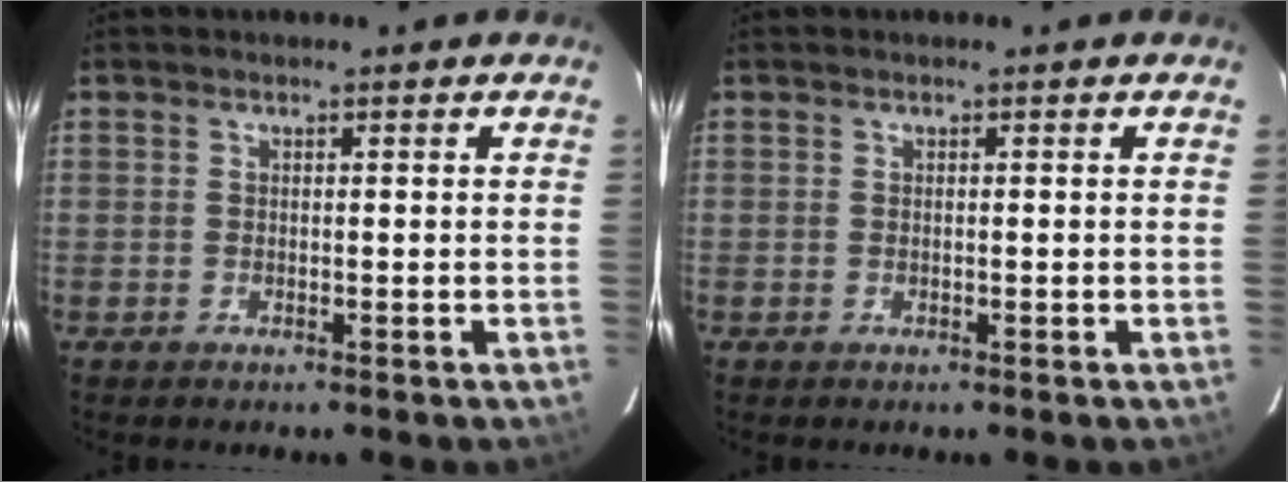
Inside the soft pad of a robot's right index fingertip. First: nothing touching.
{"total": 0.0}